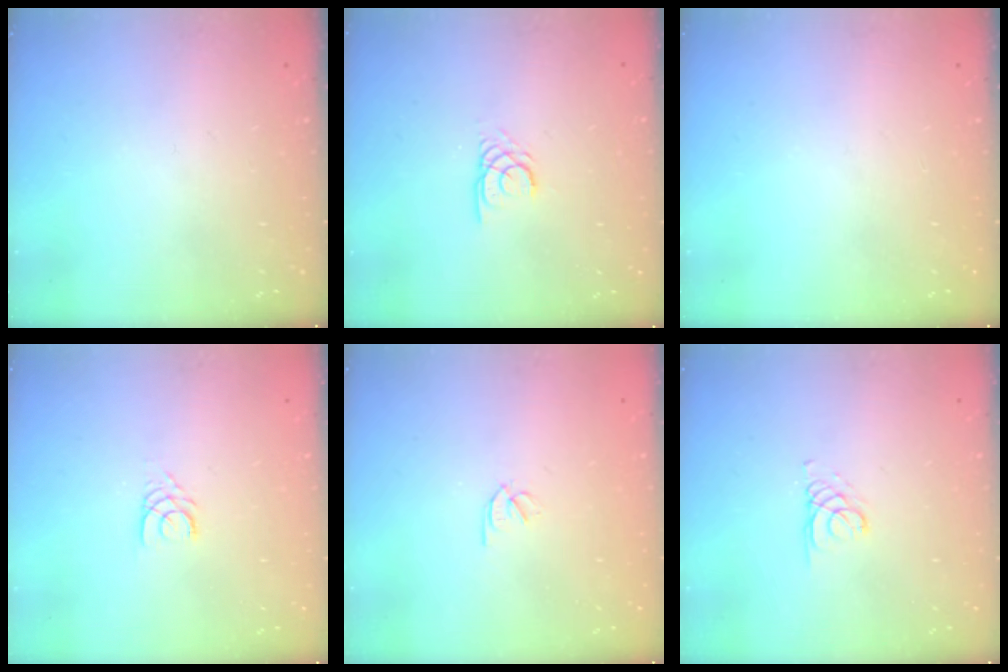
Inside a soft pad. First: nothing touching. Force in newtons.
{"total": 2.4, "press": 2.4, "slide": 0.2}
{"total": 0.0}
{"total": 3.1, "press": 3.1, "slide": 0.4}
{"total": 1.8, "press": 1.7, "slide": 0.5}
{"total": 2.1, "press": 2.1, "slide": 0.2}